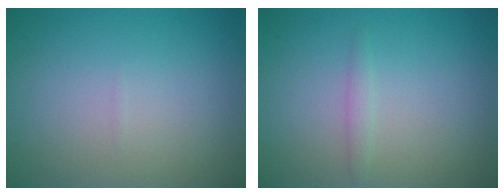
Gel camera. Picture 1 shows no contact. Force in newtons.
{"total": 0.9, "press": 0.9, "slide": 0.1}